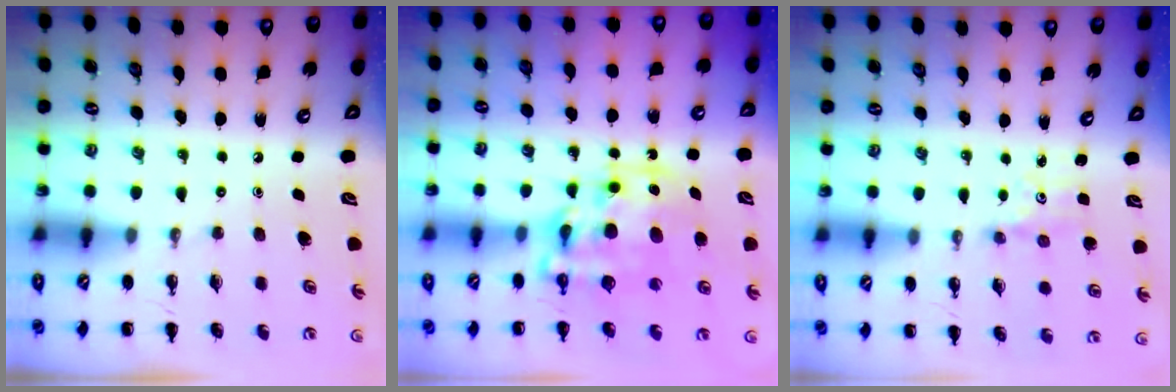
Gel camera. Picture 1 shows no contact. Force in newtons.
{"total": 13.5, "press": 13.1, "slide": 3.3}
{"total": 2.0, "press": 1.9, "slide": 0.7}